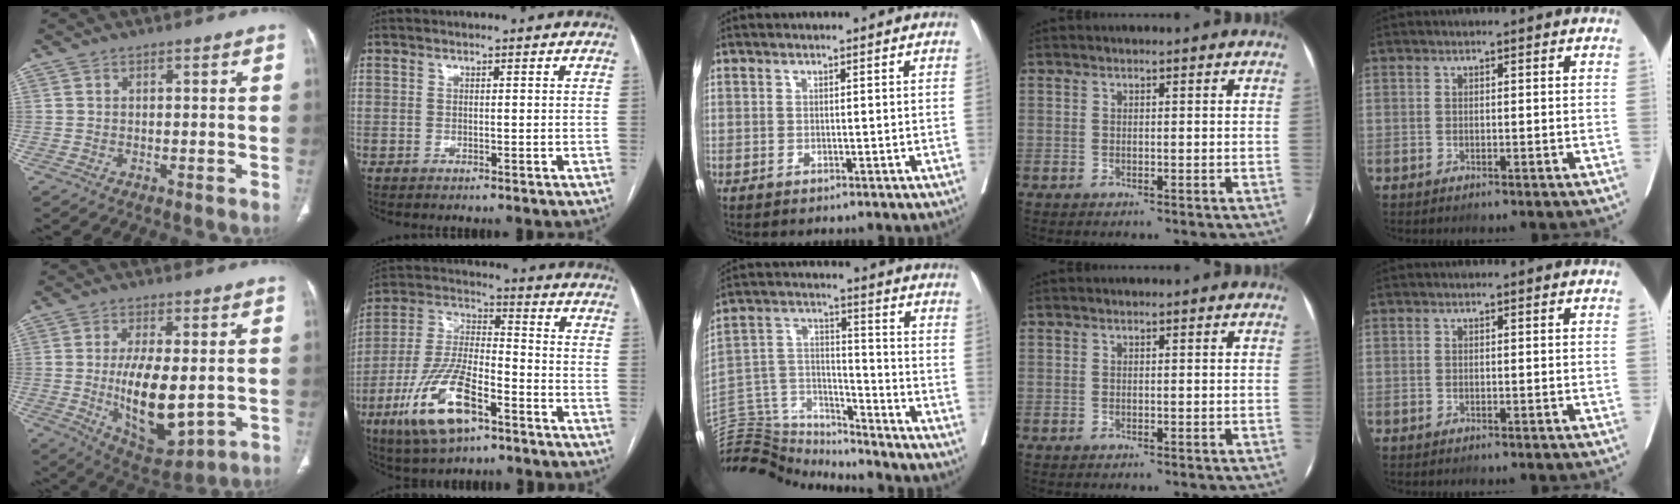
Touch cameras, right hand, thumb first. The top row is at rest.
{"thumb": {"total": 14.3, "force": [-1.1, 6.3, 12.8], "torque": [-0.205, -0.022, -0.001]}, "index": {"total": 15.1, "force": [-7.7, 5.0, 12.0], "torque": [-0.258, -0.004, -0.137]}, "middle": {"total": 14.5, "force": [-14.2, 2.5, 1.5], "torque": [-0.038, 0.057, -0.248]}}